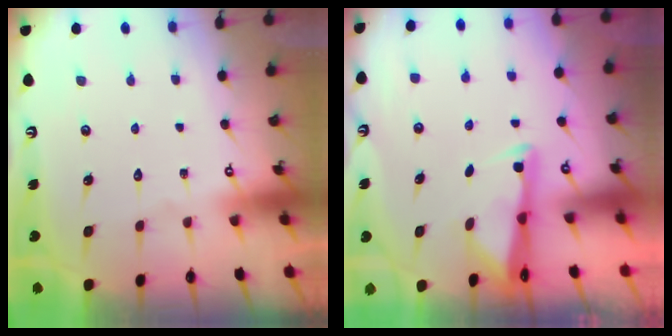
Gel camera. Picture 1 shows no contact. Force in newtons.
{"total": 2.6, "press": 2.6, "slide": 0.4}